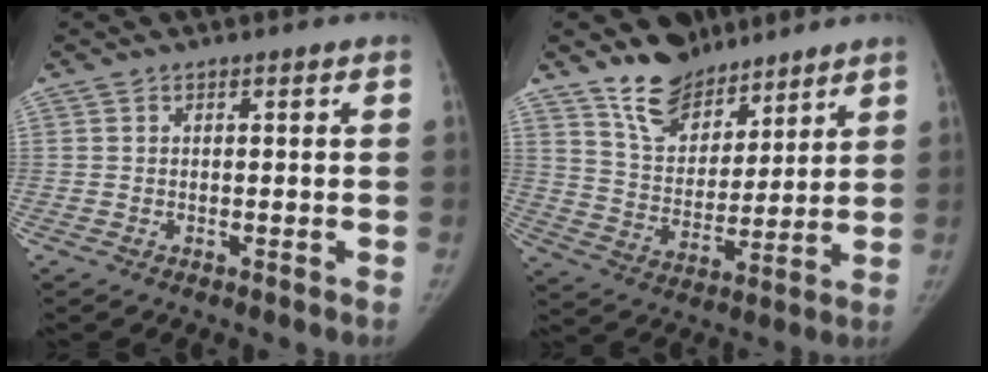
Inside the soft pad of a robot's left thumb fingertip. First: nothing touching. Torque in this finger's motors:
{"motor_torque": [0.85, -0.54, 1.38, -1.18, 0.22]}